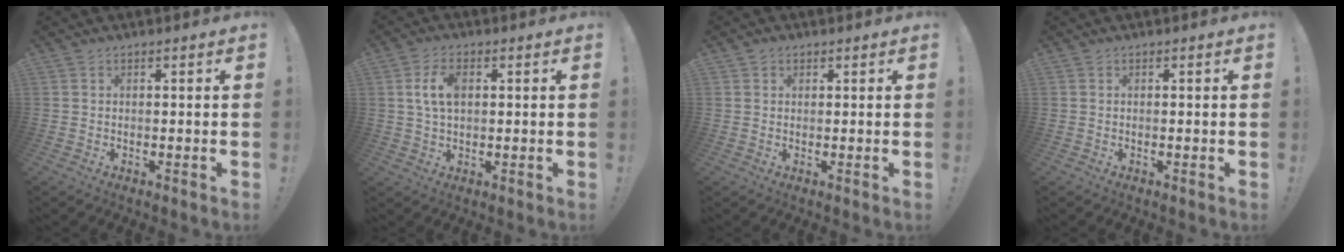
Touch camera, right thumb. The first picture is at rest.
{"total": 7.0, "force": [1.4, 4.0, 5.6], "torque": [-0.103, 0.004, 0.023]}
{"total": 1.3, "force": [0.7, 1.1, 0.3], "torque": [-0.002, 0.002, 0.012]}
{"total": 0.0}